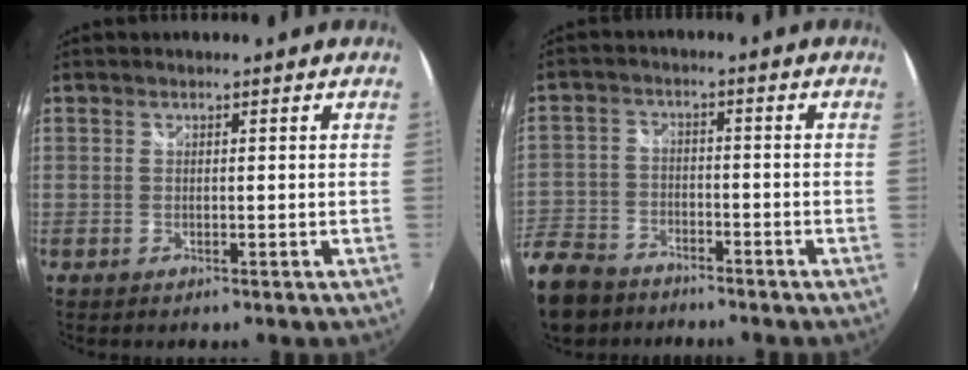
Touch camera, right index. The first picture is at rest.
{"total": 14.1, "force": [-9.7, 8.8, 5.3], "torque": [-0.162, -0.006, -0.180]}